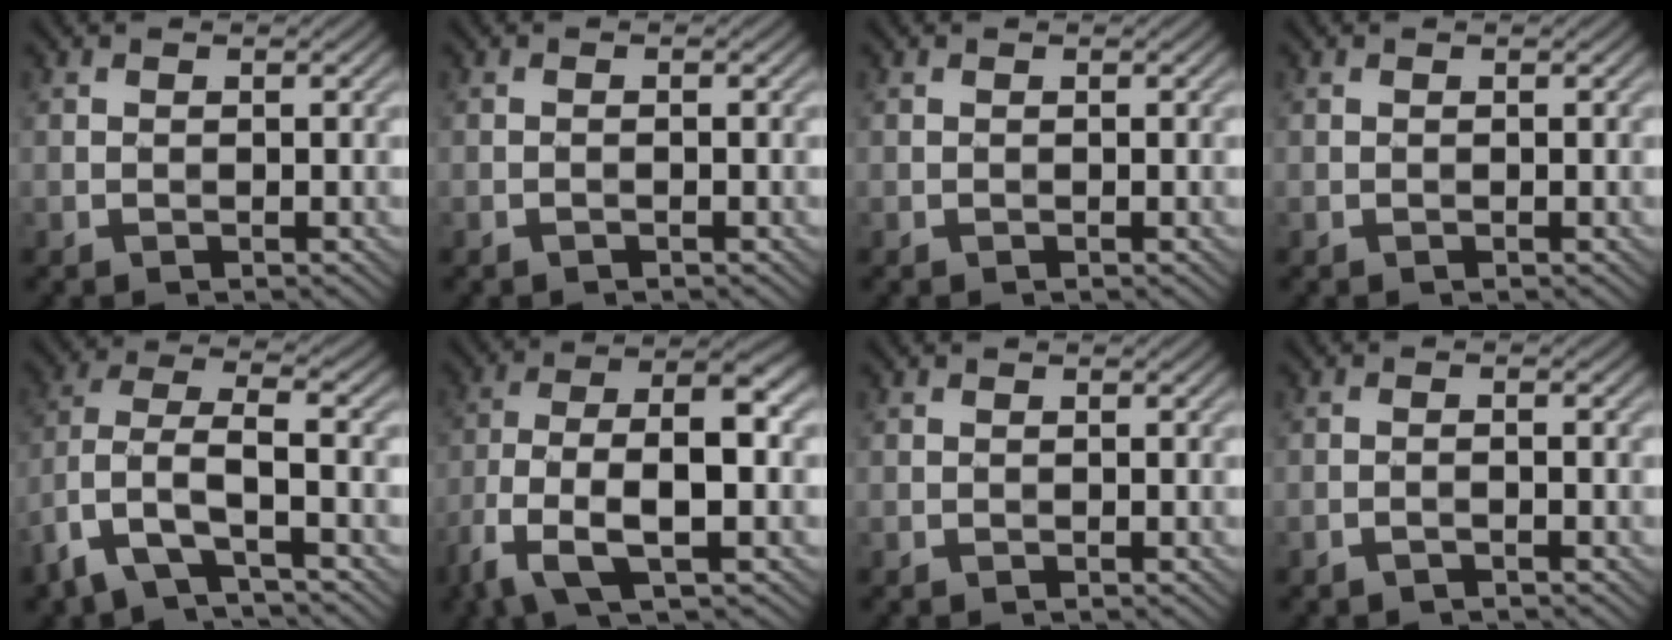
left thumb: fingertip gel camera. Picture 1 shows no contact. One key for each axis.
{"total": 0.5, "fx": -0.3, "fy": 0.0, "fz": 0.4, "tx": -0.008, "ty": 0.001, "tz": -0.007}
{"total": 0.0}
{"total": 0.0}
{"total": 8.5, "fx": -4.2, "fy": 3.1, "fz": 6.7, "tx": -0.155, "ty": 0.001, "tz": -0.095}
{"total": 11.2, "fx": -4.0, "fy": 4.1, "fz": 9.7, "tx": -0.185, "ty": 0.004, "tz": -0.079}
{"total": 0.0}
{"total": 1.1, "fx": -0.7, "fy": 0.0, "fz": 0.8, "tx": -0.015, "ty": 0.005, "tz": -0.017}